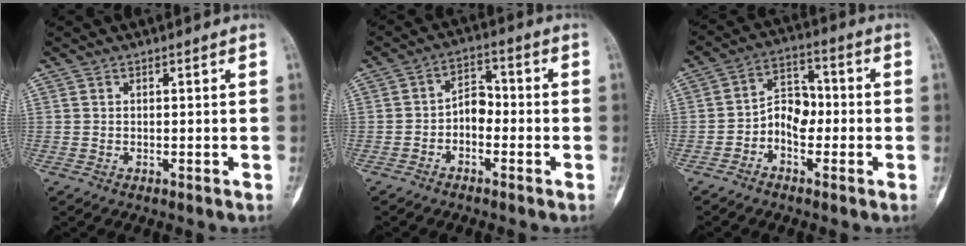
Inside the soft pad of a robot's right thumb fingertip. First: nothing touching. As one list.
[{"total": 5.0, "force": [-1.7, 3.4, 3.2], "torque": [-0.037, 0.031, -0.040]}, {"total": 7.0, "force": [-2.0, 4.9, 4.6], "torque": [-0.052, 0.035, -0.049]}]